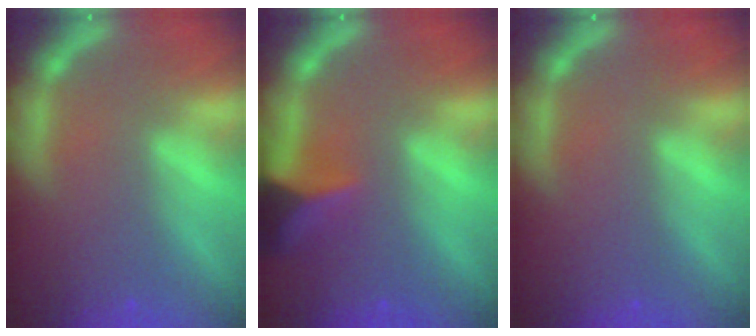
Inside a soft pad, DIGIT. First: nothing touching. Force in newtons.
{"total": 5.4}
{"total": 0.0}